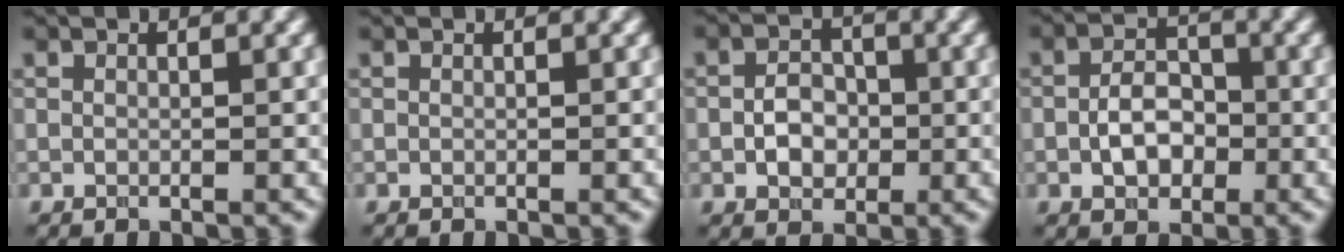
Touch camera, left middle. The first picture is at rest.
{"total": 0.0}
{"total": 3.1, "force": [-0.6, 2.3, 1.9], "torque": [-0.031, 0.001, -0.014]}
{"total": 3.7, "force": [-0.7, 2.6, 2.6], "torque": [-0.048, 0.001, -0.014]}